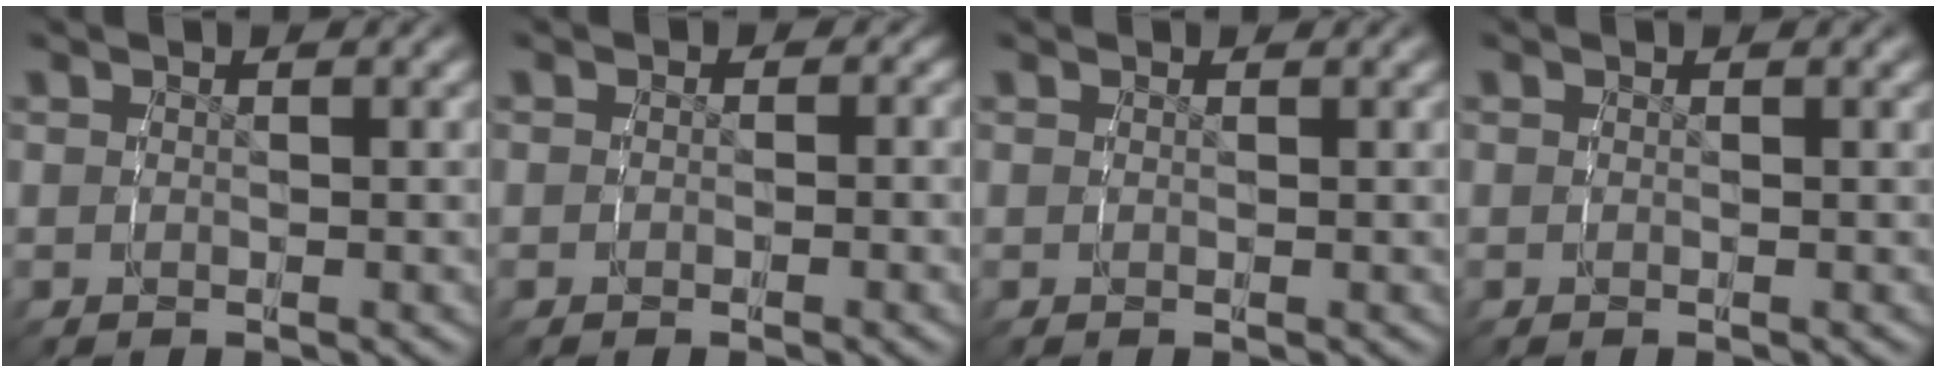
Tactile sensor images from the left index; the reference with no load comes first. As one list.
[{"total": 1.4, "force": [-1.0, 0.2, -0.9], "torque": [0.011, -0.012, -0.017]}, {"total": 0.6, "force": [-0.2, -0.3, -0.5], "torque": [0.003, -0.007, 0.000]}, {"total": 0.0}]